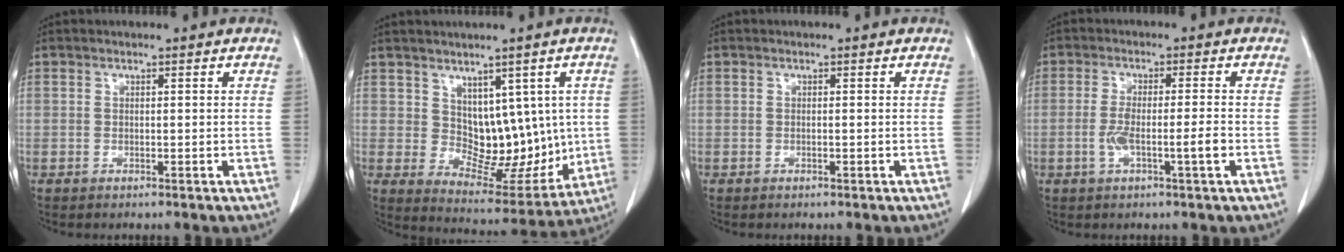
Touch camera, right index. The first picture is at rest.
{"total": 10.5, "force": [1.7, 6.7, 7.9], "torque": [-0.089, 0.009, 0.049]}
{"total": 0.0}
{"total": 5.2, "force": [-1.5, 0.3, 5.0], "torque": [-0.101, 0.001, -0.025]}